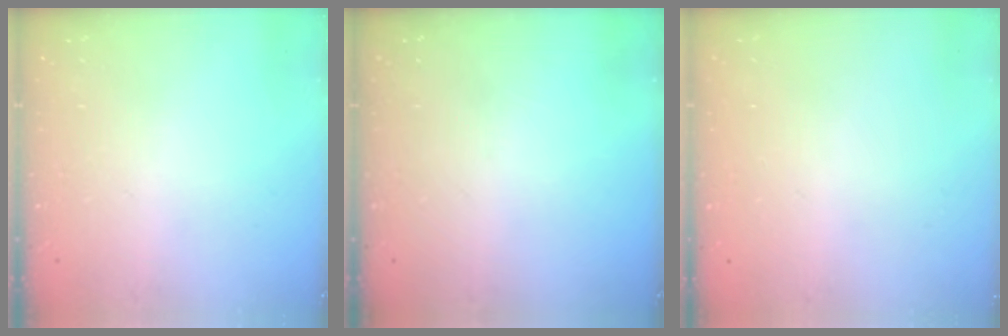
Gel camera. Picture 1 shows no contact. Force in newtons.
{"total": 0.0}
{"total": 0.0}